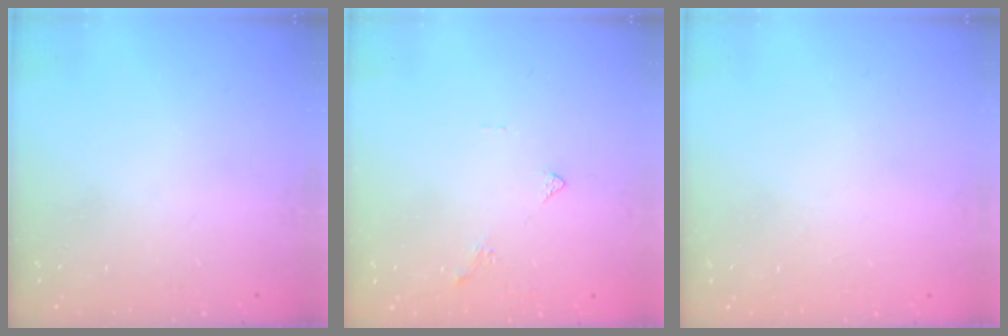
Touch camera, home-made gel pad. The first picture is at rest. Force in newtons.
{"total": 2.0, "press": 1.9, "slide": 0.6}
{"total": 1.7, "press": 1.7, "slide": 0.1}